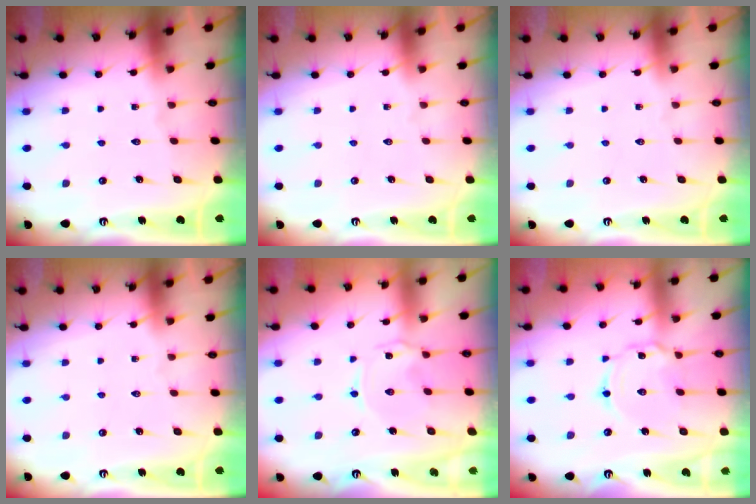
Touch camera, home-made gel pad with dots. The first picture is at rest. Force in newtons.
{"total": 0.0}
{"total": 0.0}
{"total": 0.0}
{"total": 0.6, "press": 0.6, "slide": 0.2}
{"total": 3.6, "press": 3.6, "slide": 0.4}